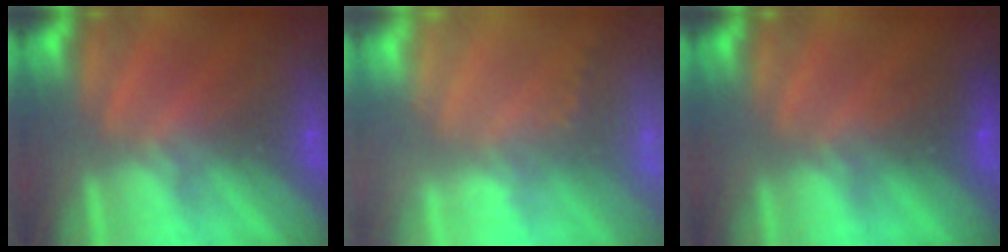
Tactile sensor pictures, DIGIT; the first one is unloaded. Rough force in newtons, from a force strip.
{"total": 1.7}
{"total": 2.4}